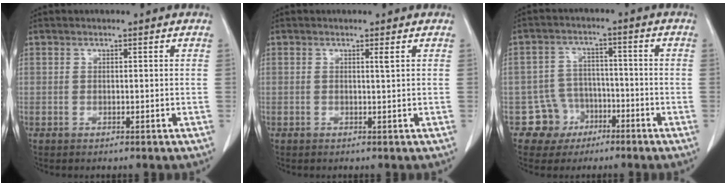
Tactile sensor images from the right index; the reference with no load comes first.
{"total": 0.6, "force": [0.2, -0.2, 0.5], "torque": [-0.015, -0.003, 0.005]}
{"total": 6.1, "force": [-3.0, 5.3, -0.2], "torque": [0.014, 0.016, -0.046]}